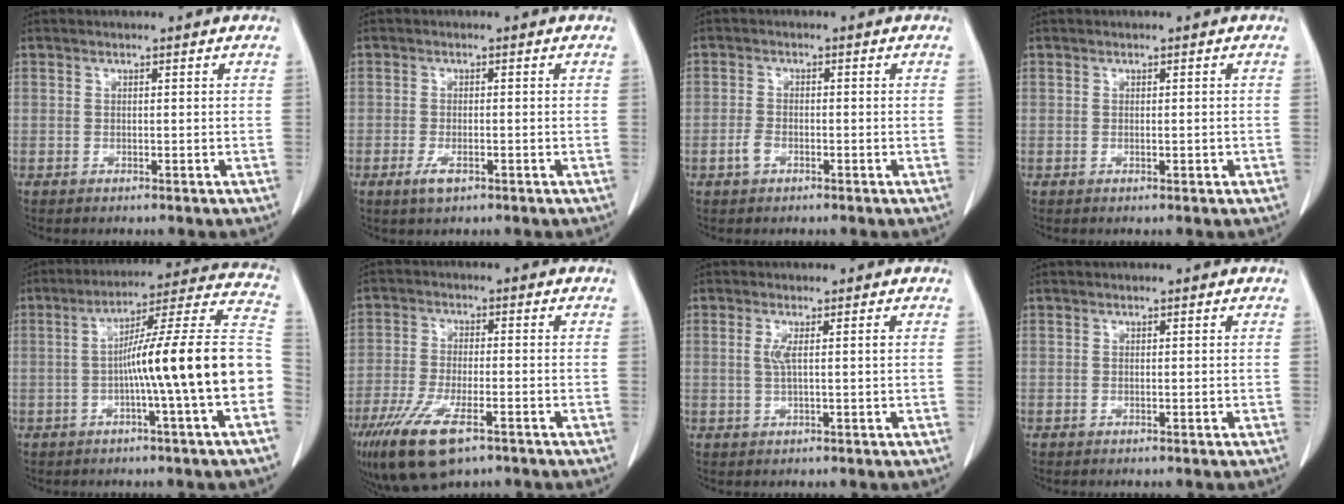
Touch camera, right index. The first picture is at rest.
{"total": 2.6, "force": [-1.4, 0.9, 2.0], "torque": [-0.040, -0.001, -0.024]}
{"total": 2.1, "force": [-1.1, 1.2, 1.3], "torque": [-0.028, 0.003, -0.022]}
{"total": 0.7, "force": [-0.2, 0.2, 0.7], "torque": [-0.014, -0.001, 0.000]}
{"total": 18.3, "force": [-3.2, -0.5, 18.0], "torque": [-0.241, 0.034, -0.054]}
{"total": 12.6, "force": [-7.8, 3.6, 9.2], "torque": [-0.182, -0.028, -0.133]}
{"total": 2.3, "force": [0.4, -0.2, 2.3], "torque": [-0.051, 0.002, 0.007]}
{"total": 0.0}